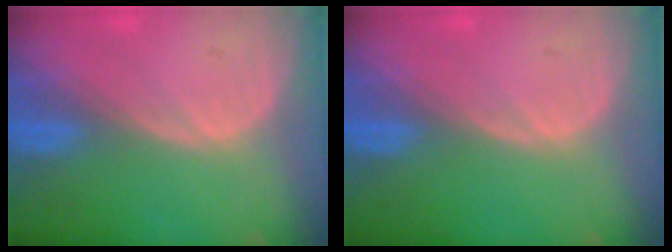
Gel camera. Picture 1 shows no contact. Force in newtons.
{"total": 0.0}